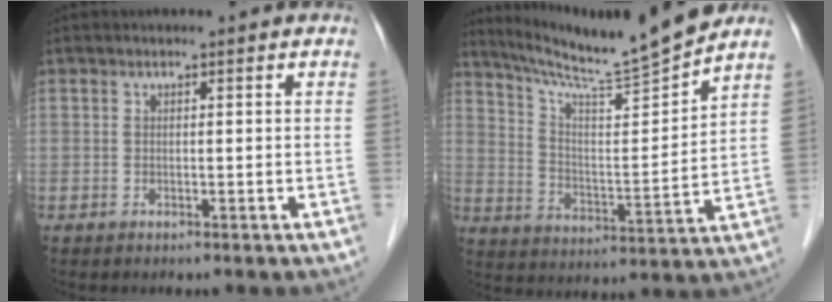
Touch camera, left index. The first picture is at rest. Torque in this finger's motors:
{"motor_torque": [0.49, -0.70, 0.01, -0.01]}